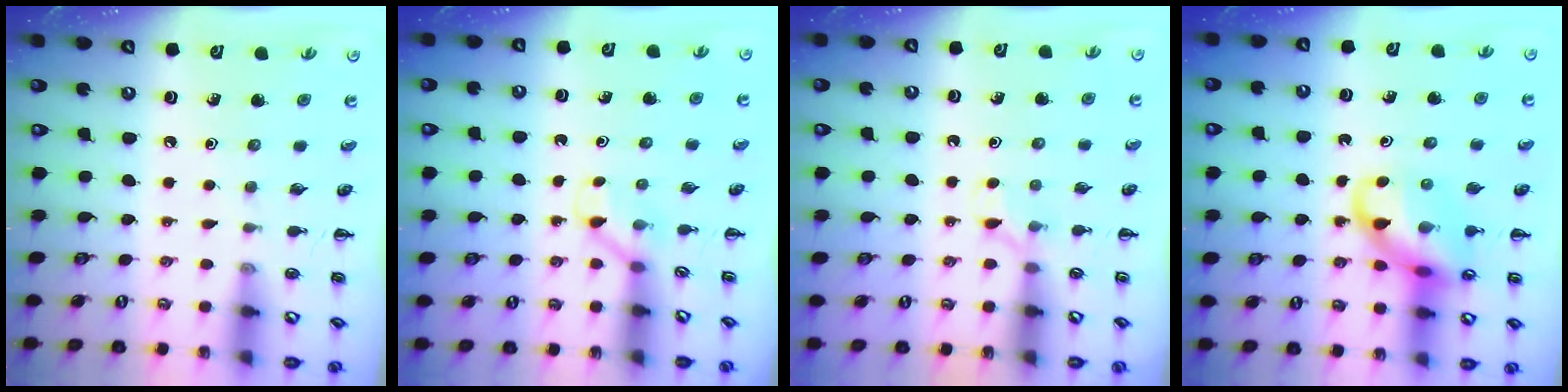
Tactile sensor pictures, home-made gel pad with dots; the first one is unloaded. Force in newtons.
{"total": 3.0, "press": 2.8, "slide": 1.1}
{"total": 5.9, "press": 5.6, "slide": 1.9}
{"total": 13.0, "press": 12.8, "slide": 2.2}